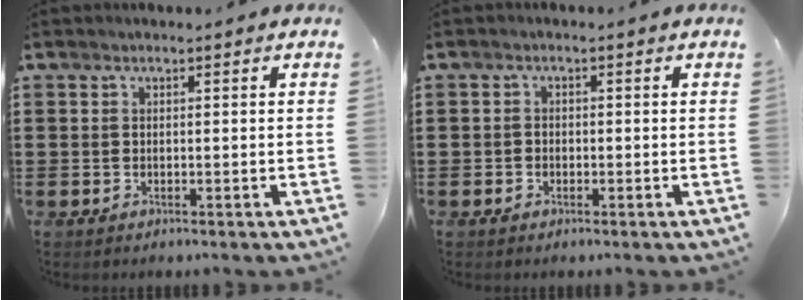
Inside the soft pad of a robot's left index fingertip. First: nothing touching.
{"total": 1.0, "force": [-0.6, 0.7, 0.1], "torque": [-0.007, 0.000, -0.014]}